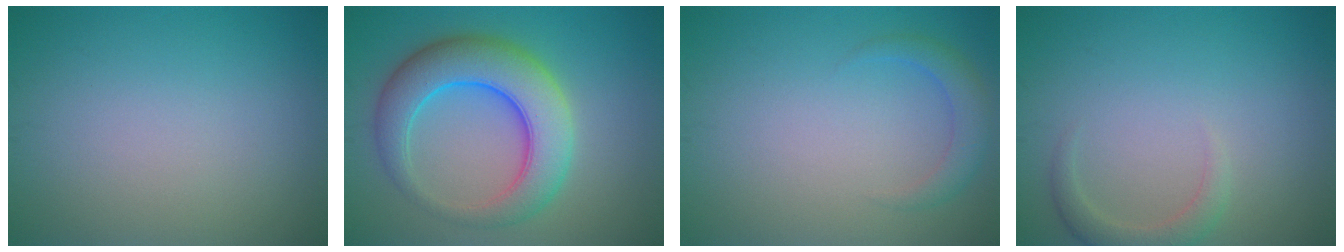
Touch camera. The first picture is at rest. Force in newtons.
{"total": 8.1, "press": 8.0, "slide": 0.2}
{"total": 2.1, "press": 2.1, "slide": 0.2}
{"total": 2.0, "press": 2.0, "slide": 0.3}